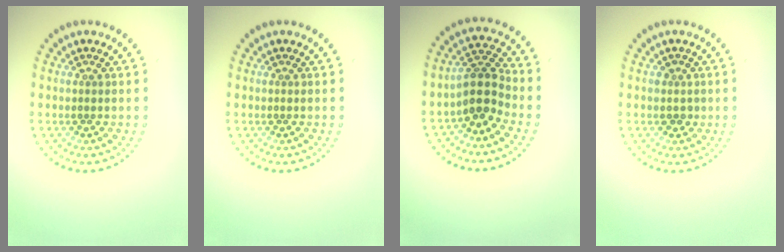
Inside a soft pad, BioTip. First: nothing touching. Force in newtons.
{"total": 0.0}
{"total": 3.6, "press": 2.9, "slide": 2.1}
{"total": 1.1, "press": 0.9, "slide": 0.6}